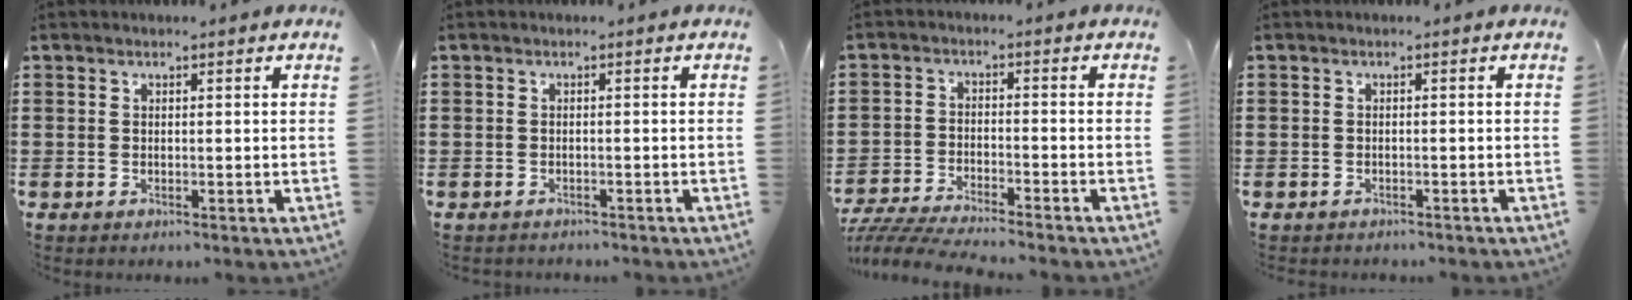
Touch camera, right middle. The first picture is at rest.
{"total": 0.8, "force": [-0.7, 0.2, -0.1], "torque": [0.000, 0.003, -0.017]}
{"total": 4.9, "force": [-4.8, 0.1, 1.1], "torque": [-0.038, -0.011, -0.101]}
{"total": 1.0, "force": [-0.9, 0.4, -0.2], "torque": [0.001, 0.005, -0.021]}